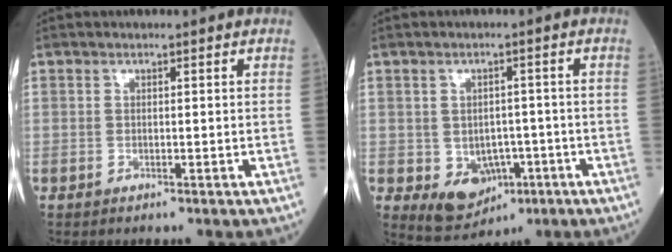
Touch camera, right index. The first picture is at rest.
{"total": 6.6, "force": [-2.3, 4.9, 3.9], "torque": [-0.061, 0.002, -0.021]}